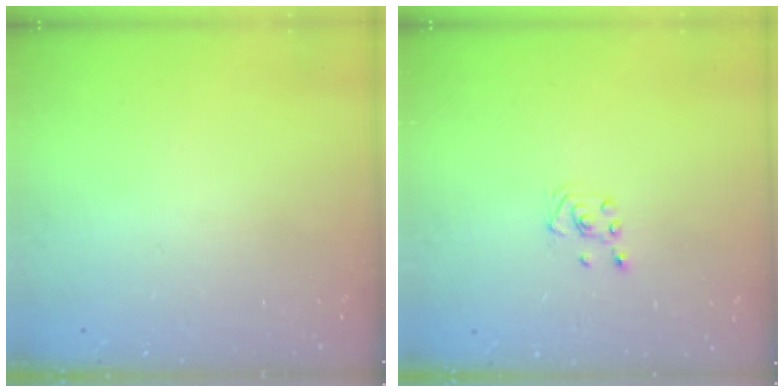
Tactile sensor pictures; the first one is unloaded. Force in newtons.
{"total": 3.1, "press": 3.1, "slide": 0.3}